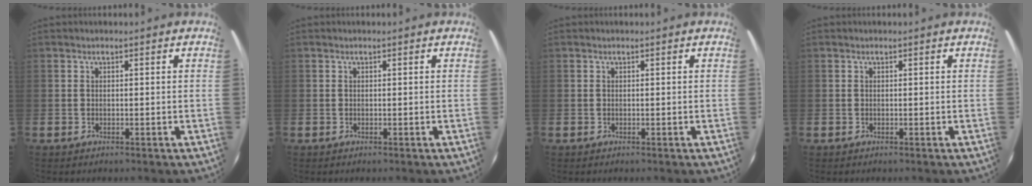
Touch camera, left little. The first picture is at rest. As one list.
[{"total": 0.0}, {"total": 0.0}, {"total": 0.0}]